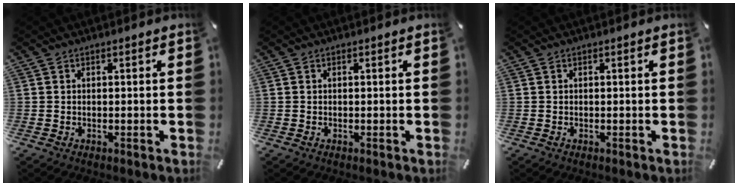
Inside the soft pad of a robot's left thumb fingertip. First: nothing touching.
{"total": 0.0}
{"total": 0.0}